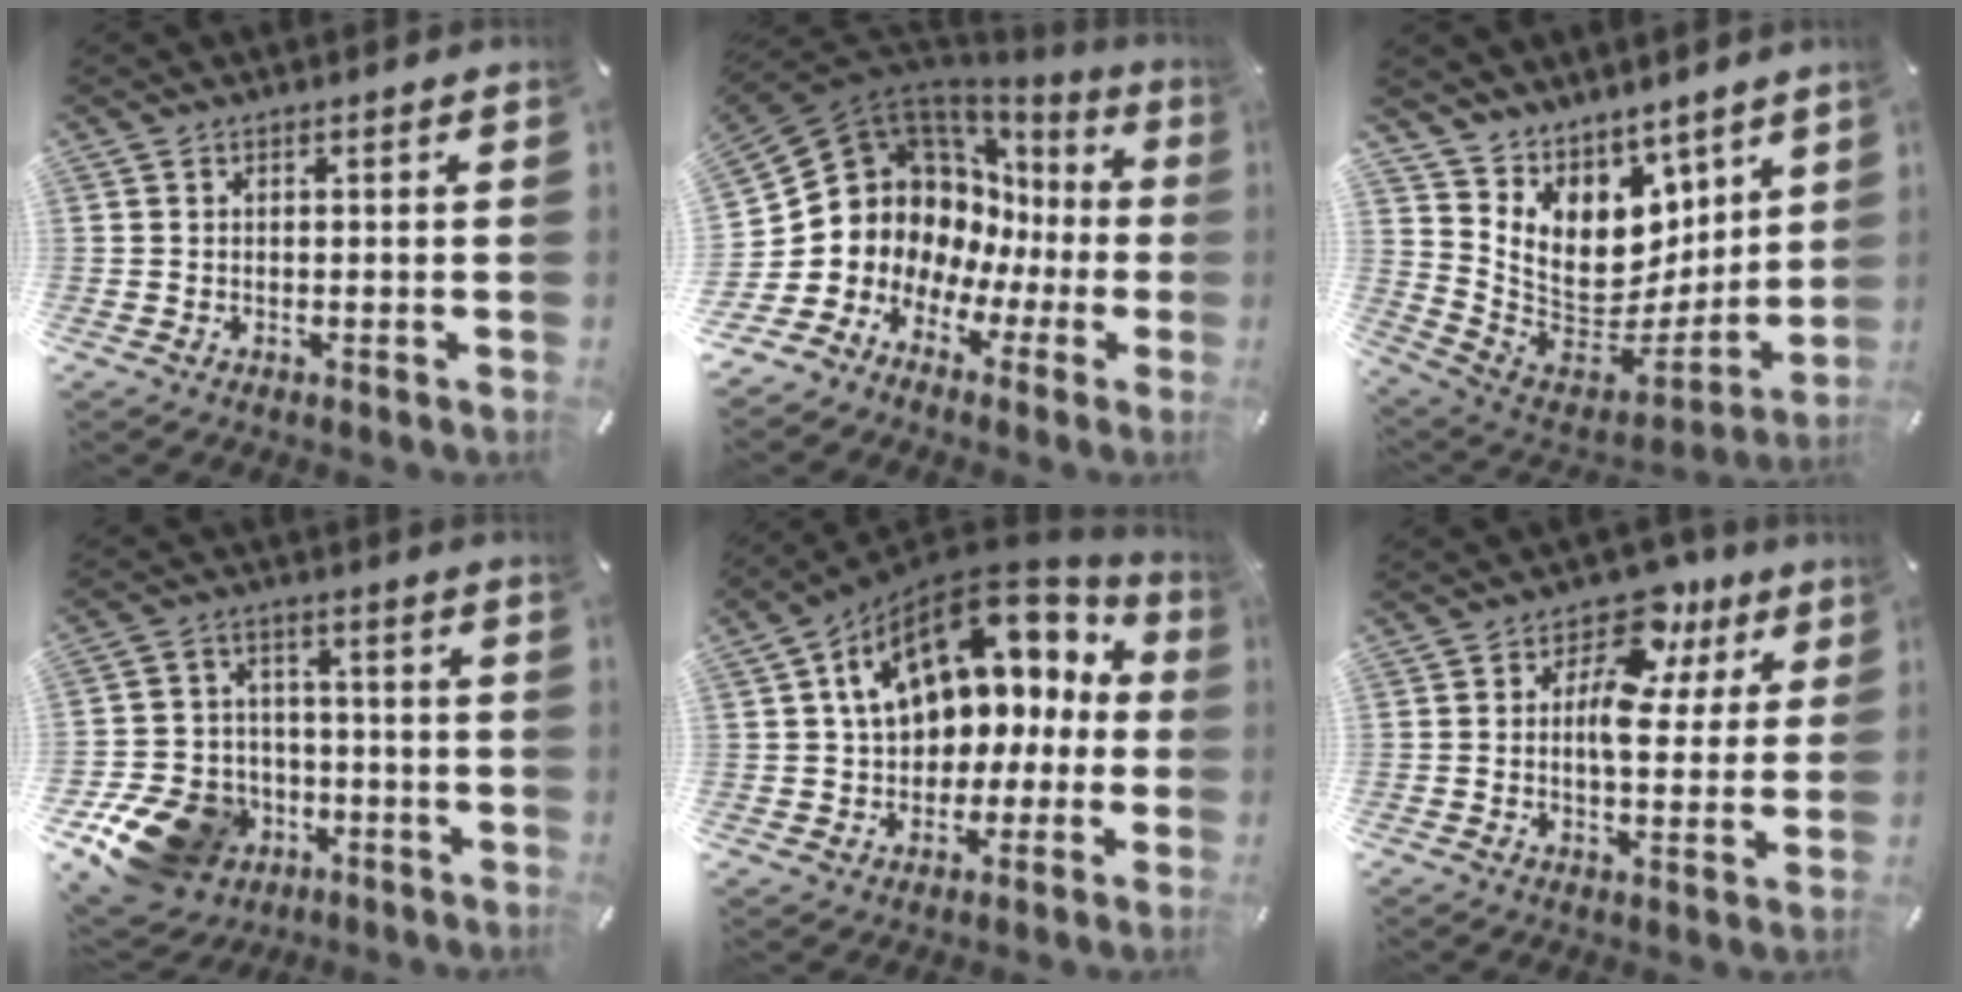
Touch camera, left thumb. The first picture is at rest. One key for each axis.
{"total": 12.8, "fx": 3.1, "fy": 11.5, "fz": 4.6, "tx": -0.108, "ty": -0.068, "tz": 0.076}
{"total": 11.6, "fx": 4.3, "fy": 9.9, "fz": 4.2, "tx": -0.085, "ty": -0.074, "tz": 0.093}
{"total": 15.6, "fx": -7.8, "fy": 11.9, "fz": 6.5, "tx": -0.126, "ty": 0.058, "tz": -0.125}
{"total": 15.7, "fx": 5.6, "fy": 10.7, "fz": 10.0, "tx": -0.169, "ty": -0.028, "tz": 0.102}
{"total": 12.6, "fx": 4.5, "fy": 7.6, "fz": 9.0, "tx": -0.129, "ty": -0.015, "tz": 0.076}